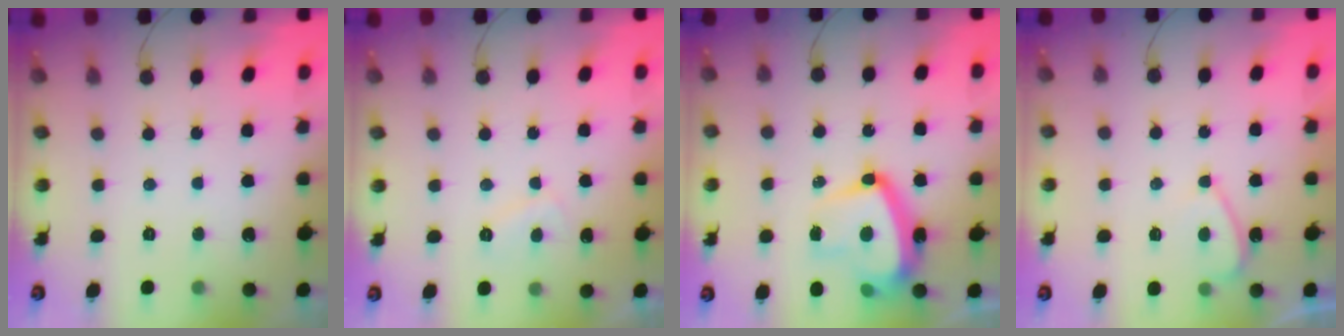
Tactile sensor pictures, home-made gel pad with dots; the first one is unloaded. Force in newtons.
{"total": 2.5, "press": 2.4, "slide": 0.8}
{"total": 16.0, "press": 15.9, "slide": 1.4}
{"total": 3.3, "press": 3.2, "slide": 0.5}